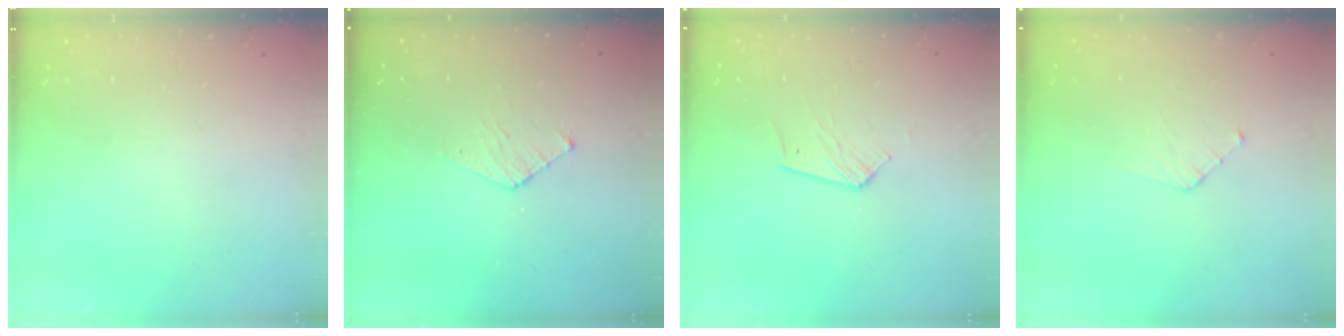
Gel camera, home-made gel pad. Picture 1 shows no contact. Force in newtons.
{"total": 4.4, "press": 4.4, "slide": 0.4}
{"total": 6.0, "press": 5.9, "slide": 0.4}
{"total": 3.2, "press": 3.1, "slide": 0.3}